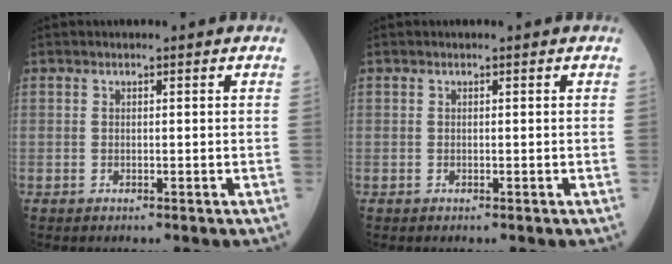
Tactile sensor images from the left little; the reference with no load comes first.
{"total": 0.0}